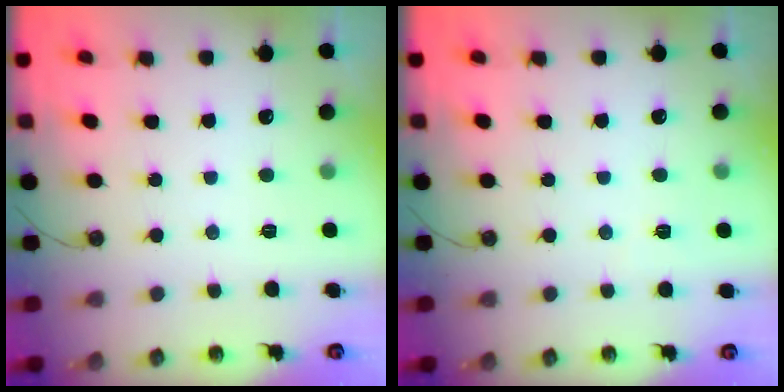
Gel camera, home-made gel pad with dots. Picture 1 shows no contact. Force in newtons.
{"total": 2.3, "press": 1.3, "slide": 1.9}